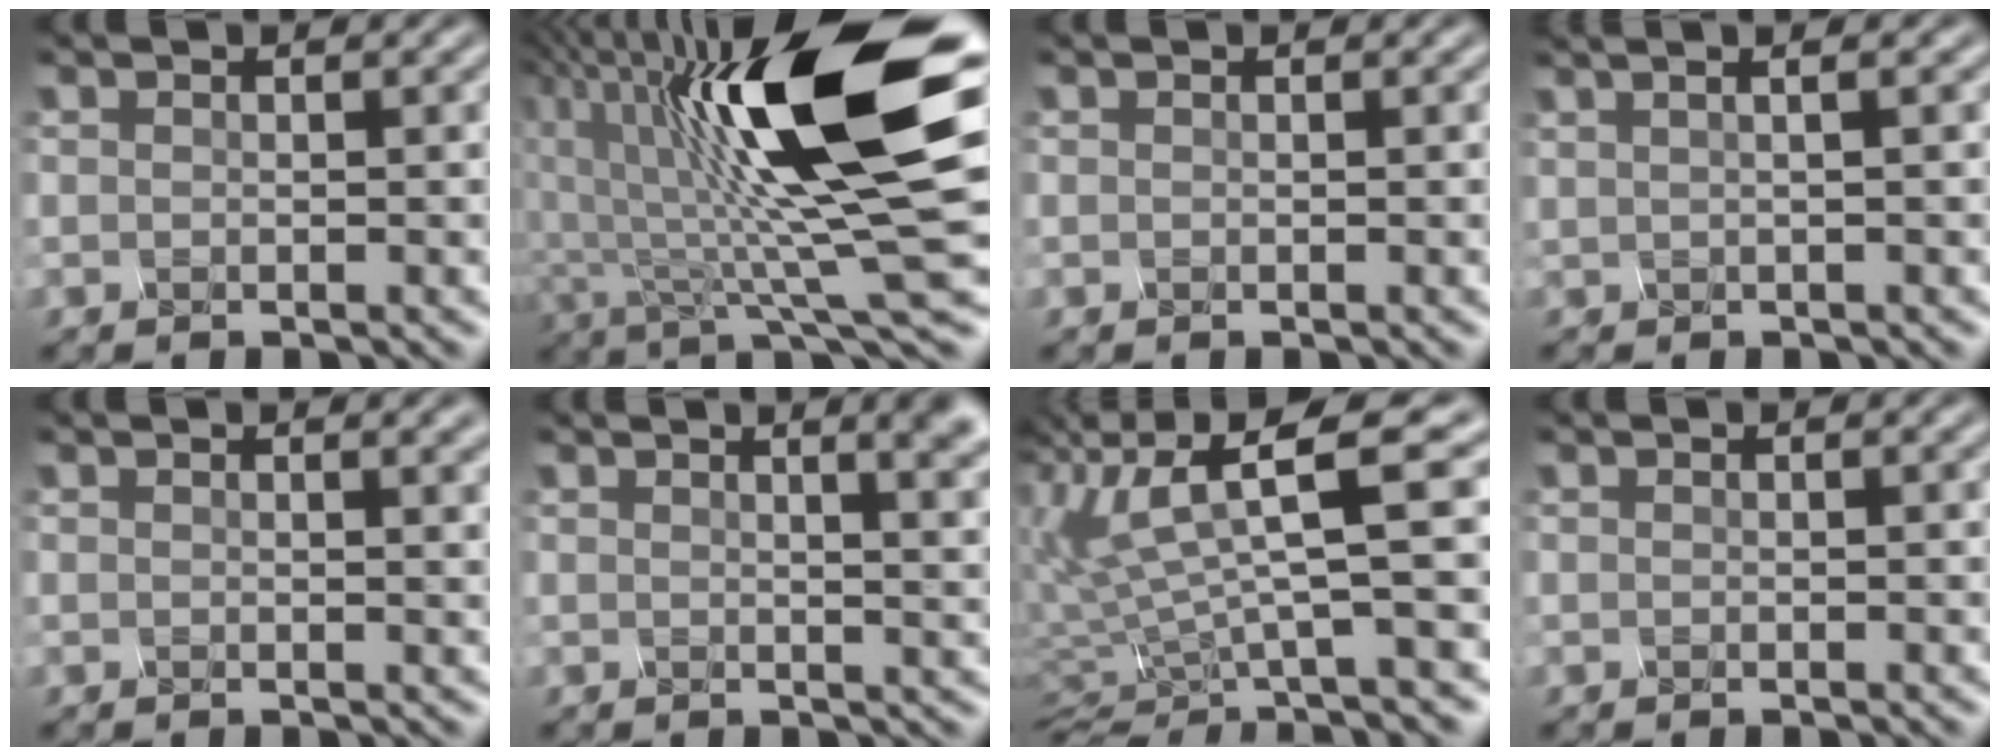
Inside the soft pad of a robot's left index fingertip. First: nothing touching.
{"total": 12.6, "force": [2.1, 1.7, 12.3], "torque": [-0.218, 0.003, 0.055]}
{"total": 0.0}
{"total": 2.6, "force": [1.4, 0.8, 2.1], "torque": [-0.014, 0.026, -0.002]}
{"total": 2.9, "force": [1.0, 1.2, 2.5], "torque": [-0.021, 0.025, 0.010]}
{"total": 5.8, "force": [2.1, 2.2, 5.0], "torque": [-0.015, 0.032, 0.019]}
{"total": 5.5, "force": [1.9, -0.7, 5.1], "torque": [-0.107, -0.002, 0.053]}
{"total": 0.0}